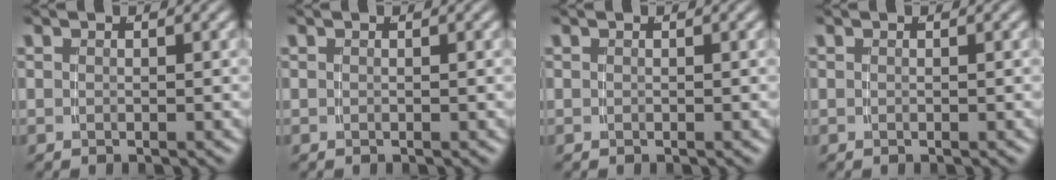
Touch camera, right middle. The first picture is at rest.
{"total": 0.0}
{"total": 0.0}
{"total": 0.0}